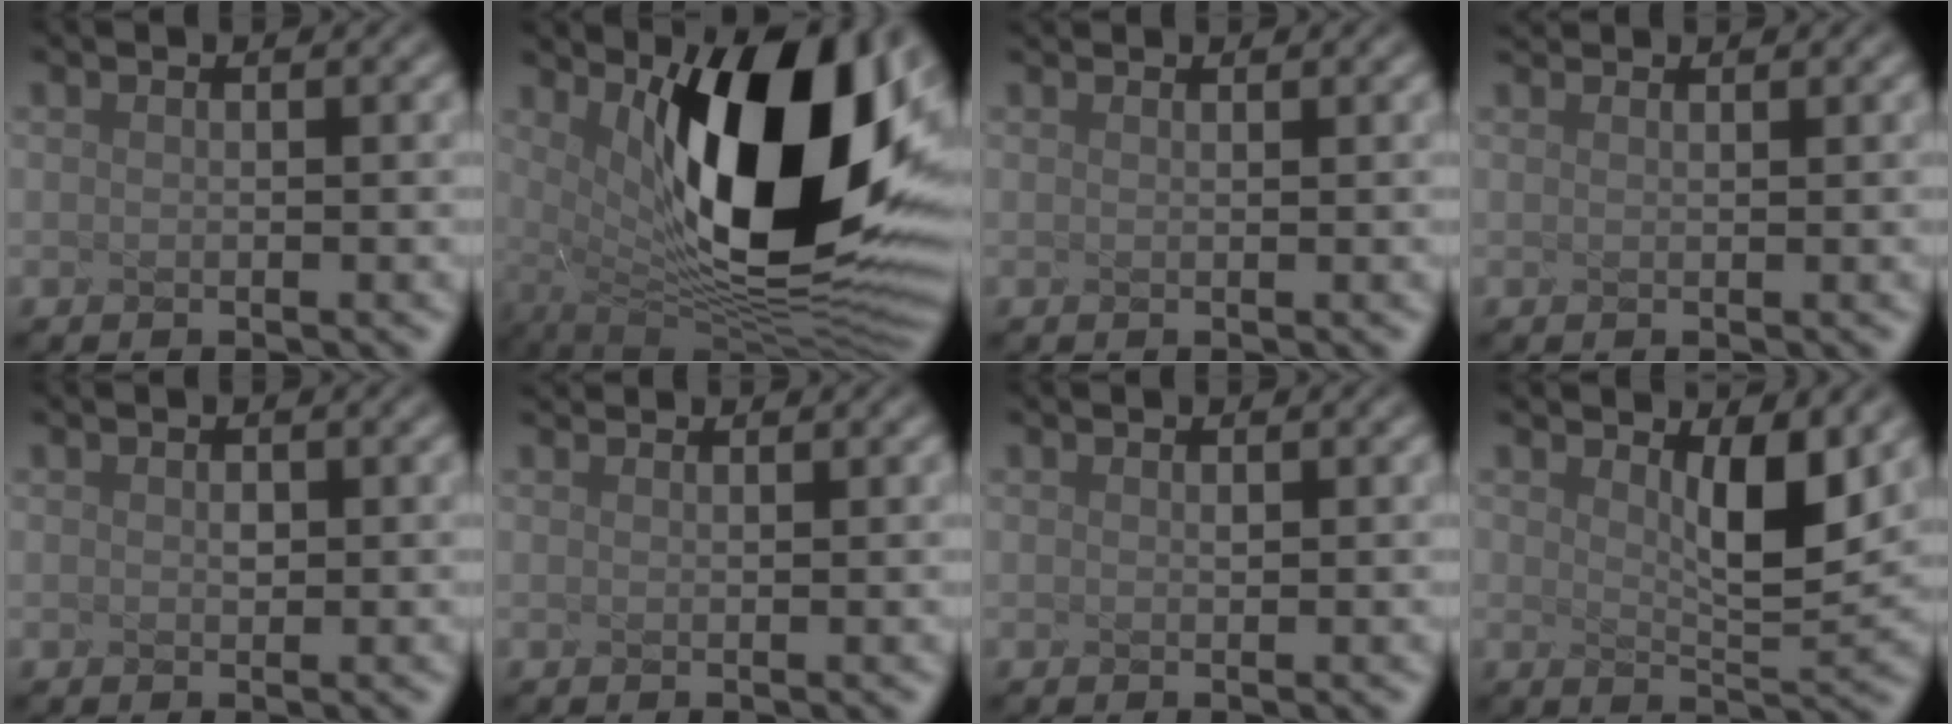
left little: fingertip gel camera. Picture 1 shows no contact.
{"total": 14.0, "force": [2.8, 5.3, 12.6], "torque": [-0.188, -0.021, 0.076]}
{"total": 1.1, "force": [0.9, 0.4, 0.5], "torque": [0.004, 0.015, -0.001]}
{"total": 1.6, "force": [1.4, 0.4, 0.6], "torque": [-0.003, 0.018, 0.010]}
{"total": 1.3, "force": [-0.7, -0.8, -0.6], "torque": [-0.015, 0.000, 0.017]}
{"total": 1.6, "force": [1.3, 0.5, 0.6], "torque": [-0.002, 0.017, 0.009]}
{"total": 0.8, "force": [-0.4, -0.6, -0.4], "torque": [-0.007, -0.005, 0.012]}
{"total": 2.4, "force": [1.1, 0.1, 2.1], "torque": [-0.058, -0.014, 0.047]}